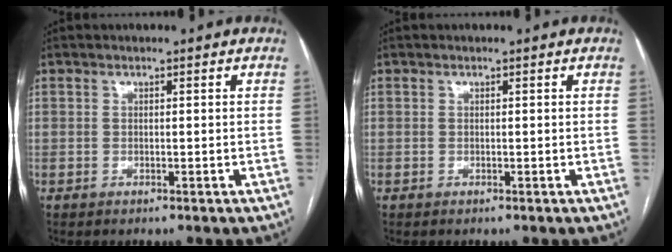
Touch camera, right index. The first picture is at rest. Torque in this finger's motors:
{"motor_torque": [-0.01, 0.01, 0.00, 0.00]}